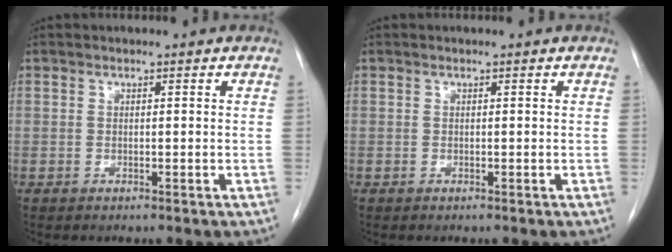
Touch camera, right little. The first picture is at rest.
{"total": 0.0}